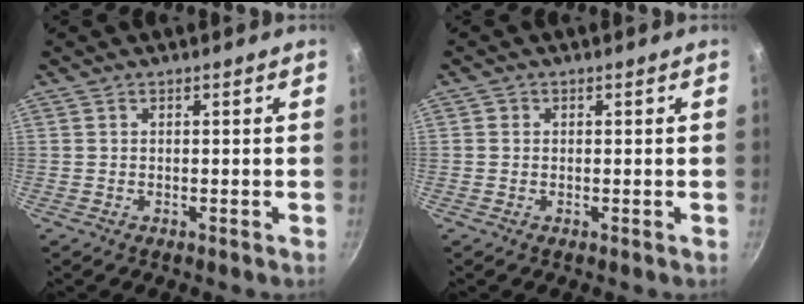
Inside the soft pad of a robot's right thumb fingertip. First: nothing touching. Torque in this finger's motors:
{"motor_torque": [0.15, 0.10, 0.38, 0.15, -0.01]}